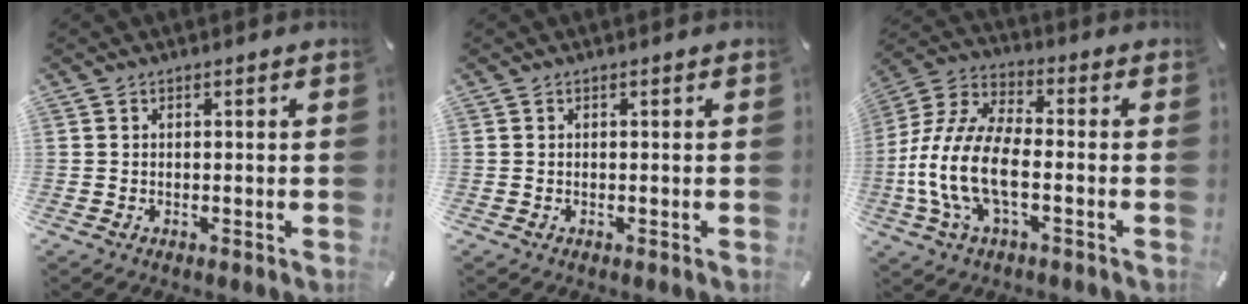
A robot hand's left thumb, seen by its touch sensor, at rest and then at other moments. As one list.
[{"total": 0.0}, {"total": 14.0, "force": [-4.3, 6.9, 11.4], "torque": [-0.265, -0.006, -0.084]}]